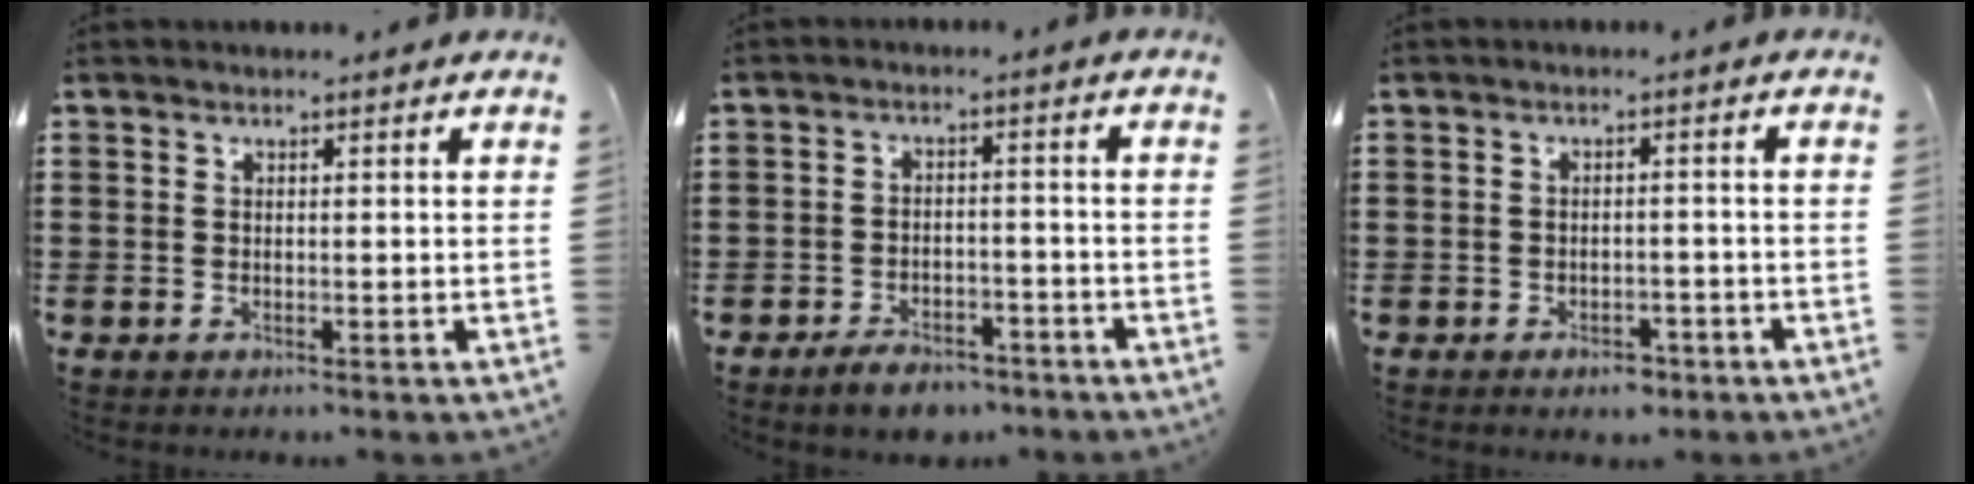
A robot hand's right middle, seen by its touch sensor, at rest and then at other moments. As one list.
[{"total": 3.9, "force": [-3.6, 1.2, 1.1], "torque": [-0.019, 0.011, -0.070]}, {"total": 2.2, "force": [-1.8, 1.1, 0.8], "torque": [-0.020, 0.002, -0.036]}]